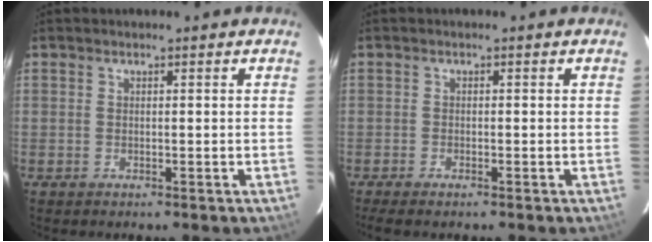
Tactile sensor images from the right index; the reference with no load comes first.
{"total": 3.0, "force": [-2.4, 0.7, 1.6], "torque": [-0.042, -0.012, -0.045]}